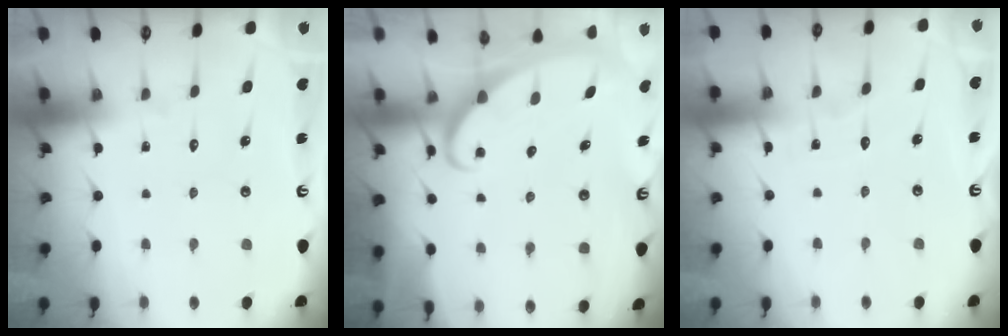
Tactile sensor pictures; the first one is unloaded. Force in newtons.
{"total": 2.3, "press": 2.3, "slide": 0.3}
{"total": 2.6, "press": 2.6, "slide": 0.3}